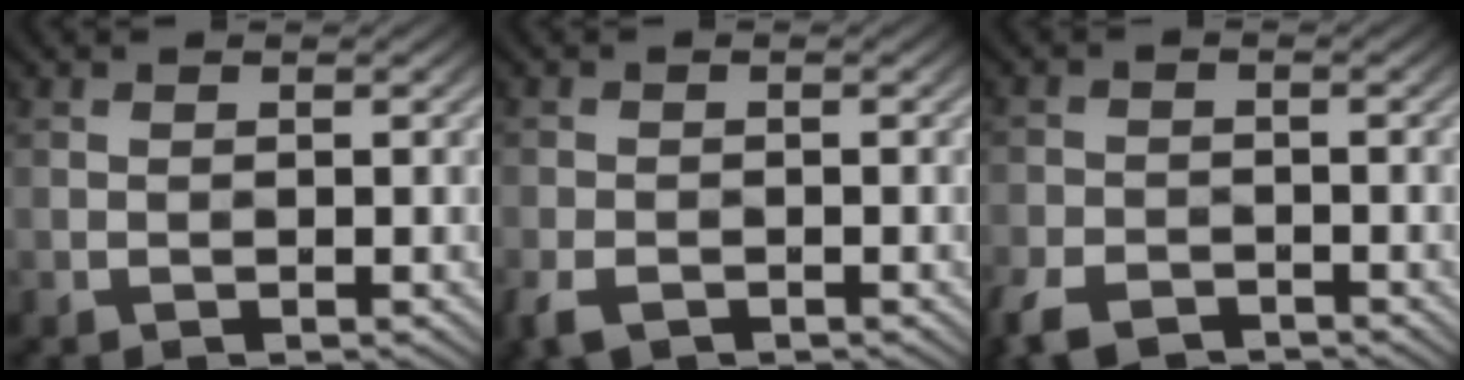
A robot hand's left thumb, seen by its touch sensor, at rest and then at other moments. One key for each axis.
{"total": 3.4, "fx": -1.5, "fy": 2.0, "fz": 2.3, "tx": -0.042, "ty": -0.009, "tz": -0.034}
{"total": 5.9, "fx": -3.6, "fy": 3.1, "fz": 3.4, "tx": -0.068, "ty": -0.013, "tz": -0.072}